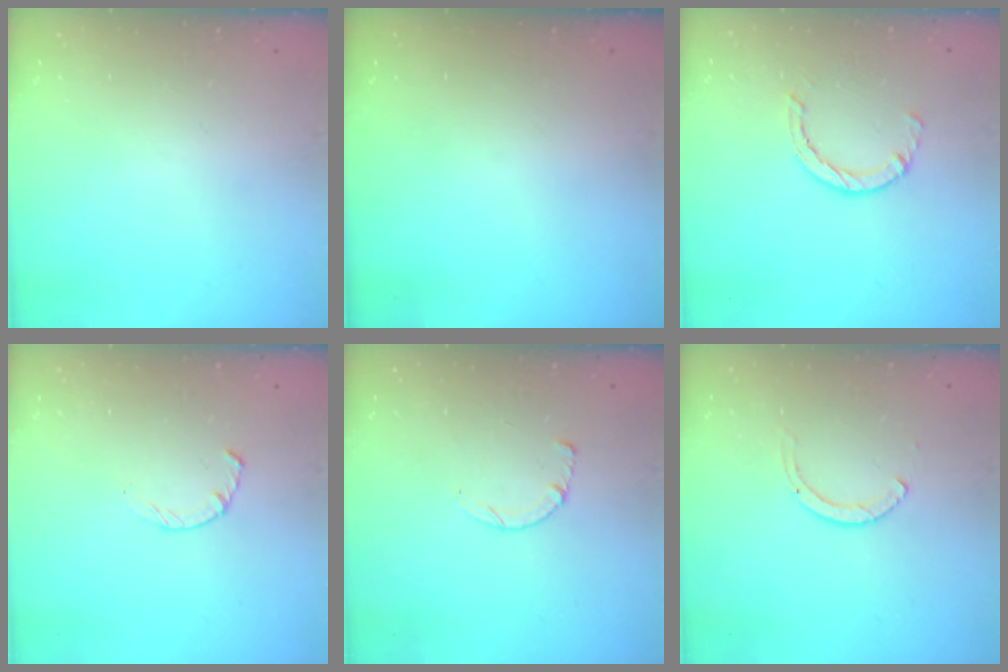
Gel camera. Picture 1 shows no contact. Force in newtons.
{"total": 0.0}
{"total": 2.5, "press": 2.4, "slide": 0.4}
{"total": 2.4, "press": 2.3, "slide": 0.4}
{"total": 2.6, "press": 2.5, "slide": 0.3}
{"total": 2.0, "press": 1.9, "slide": 0.3}